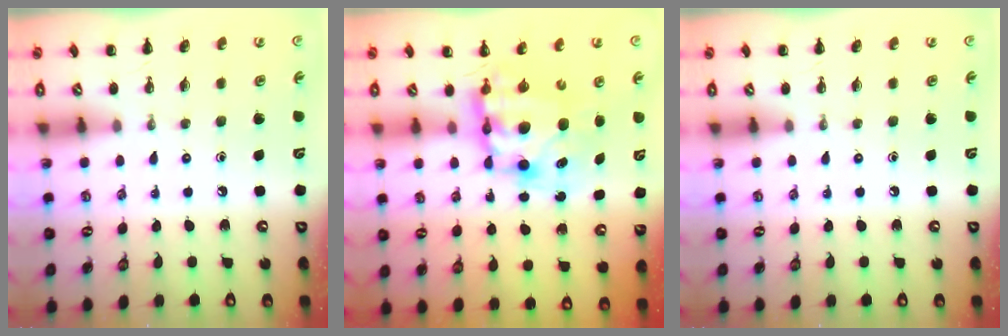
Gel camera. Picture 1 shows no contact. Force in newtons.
{"total": 9.0, "press": 8.8, "slide": 2.2}
{"total": 0.0}